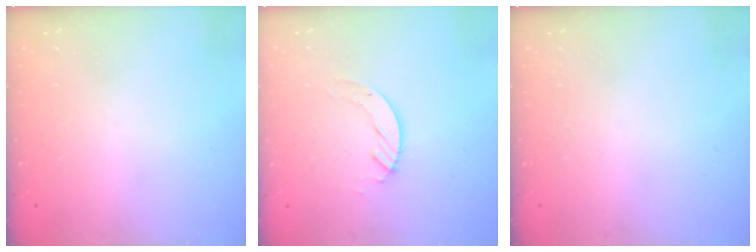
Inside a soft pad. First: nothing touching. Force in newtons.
{"total": 4.1, "press": 4.1, "slide": 0.3}
{"total": 0.0}